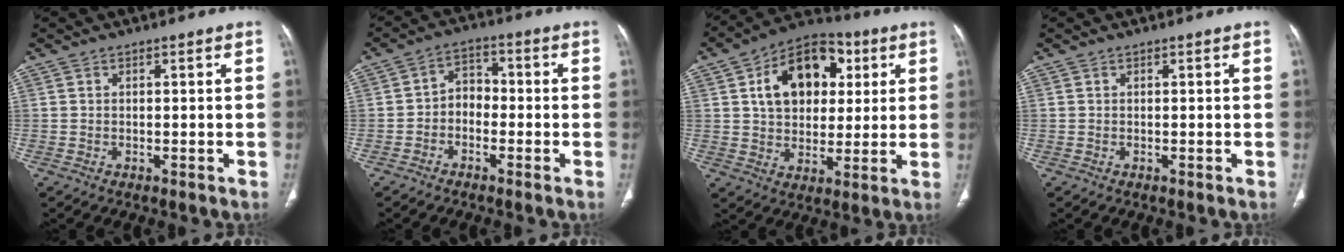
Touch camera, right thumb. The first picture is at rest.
{"total": 4.9, "force": [-1.5, 3.7, 2.8], "torque": [-0.027, 0.028, -0.039]}
{"total": 16.7, "force": [5.0, 11.6, 10.9], "torque": [-0.133, 0.004, 0.078]}
{"total": 0.0}